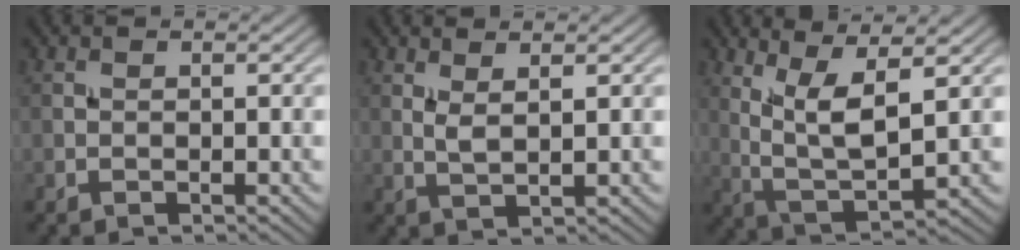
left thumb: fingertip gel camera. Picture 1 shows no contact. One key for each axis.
{"total": 2.3, "fx": 1.4, "fy": 0.4, "fz": 1.8, "tx": -0.043, "ty": -0.004, "tz": 0.030}
{"total": 8.1, "fx": 3.1, "fy": 2.5, "fz": 7.1, "tx": -0.150, "ty": 0.002, "tz": 0.064}